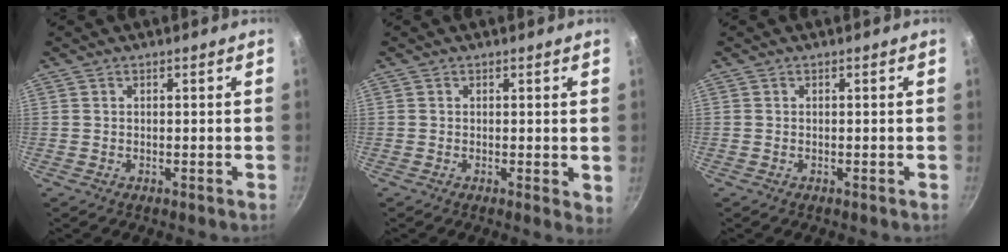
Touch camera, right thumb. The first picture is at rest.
{"total": 2.2, "force": [0.1, 1.0, 1.9], "torque": [-0.023, -0.006, 0.000]}
{"total": 0.0}